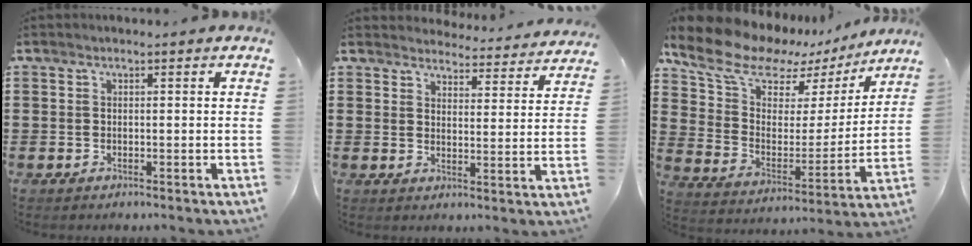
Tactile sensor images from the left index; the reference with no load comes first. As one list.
[{"total": 4.3, "force": [4.3, 0.1, 0.0], "torque": [-0.013, -0.034, 0.073]}, {"total": 10.8, "force": [8.7, 5.2, 4.0], "torque": [-0.117, -0.050, 0.153]}]